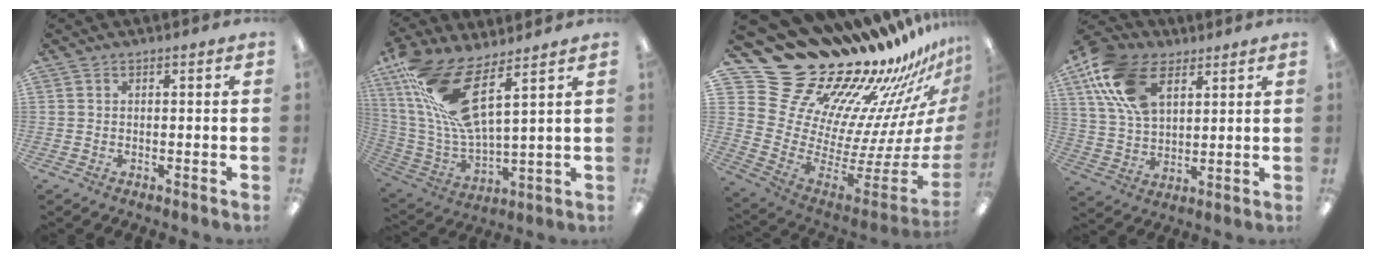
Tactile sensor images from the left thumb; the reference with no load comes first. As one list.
[{"total": 16.7, "force": [9.2, 4.9, 13.0], "torque": [-0.285, -0.043, 0.158]}, {"total": 26.7, "force": [23.1, 11.1, 7.5], "torque": [-0.059, -0.237, 0.483]}, {"total": 16.9, "force": [8.1, 9.9, 11.1], "torque": [-0.244, -0.005, 0.152]}]